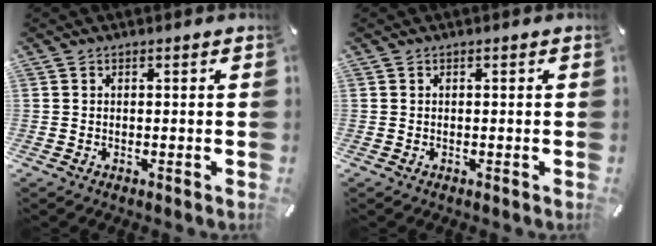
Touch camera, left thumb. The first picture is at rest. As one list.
[{"total": 0.0}]